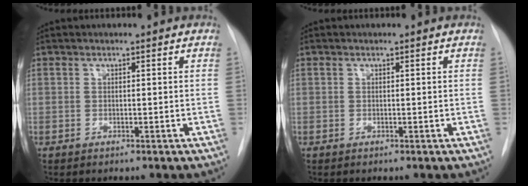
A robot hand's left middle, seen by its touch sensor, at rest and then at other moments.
{"total": 0.0}